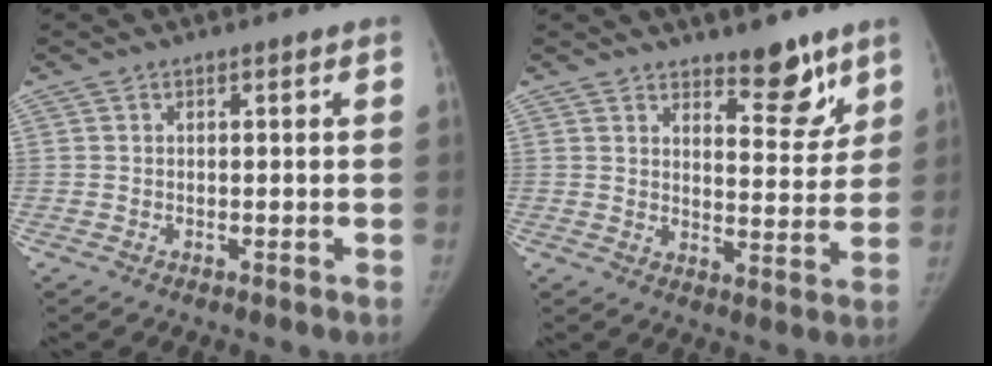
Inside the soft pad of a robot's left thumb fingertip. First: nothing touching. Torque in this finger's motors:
{"motor_torque": [0.25, 0.50, 0.10, -0.40, 0.10]}